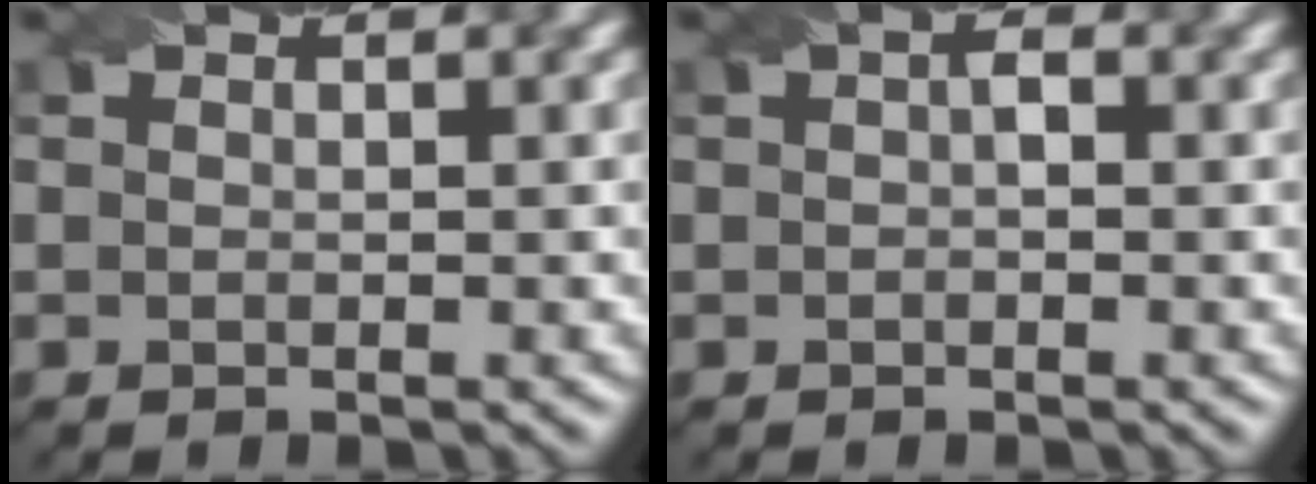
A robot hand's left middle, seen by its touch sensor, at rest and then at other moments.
{"total": 0.9, "force": [-0.1, 0.4, 0.8], "torque": [-0.017, 0.003, 0.000]}